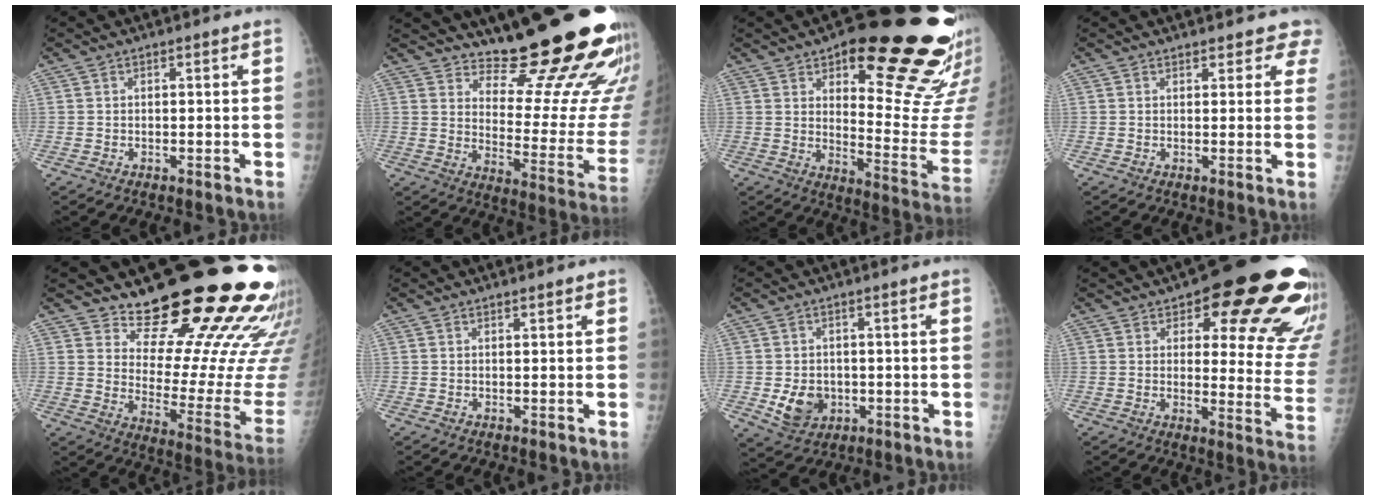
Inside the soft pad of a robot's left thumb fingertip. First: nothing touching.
{"total": 23.1, "force": [18.9, 5.2, 12.3], "torque": [-0.128, -0.170, 0.250]}
{"total": 22.6, "force": [15.1, 8.0, 14.9], "torque": [-0.133, -0.111, 0.201]}
{"total": 4.1, "force": [3.7, 1.8, 0.5], "torque": [0.033, -0.015, 0.023]}
{"total": 25.5, "force": [20.4, 8.1, 13.0], "torque": [-0.142, -0.166, 0.270]}
{"total": 0.6, "force": [0.5, 0.2, 0.3], "torque": [-0.006, -0.003, 0.008]}
{"total": 6.0, "force": [-0.9, 4.9, 3.3], "torque": [-0.038, -0.001, -0.001]}
{"total": 23.5, "force": [13.7, 8.7, 17.0], "torque": [-0.159, -0.065, 0.159]}